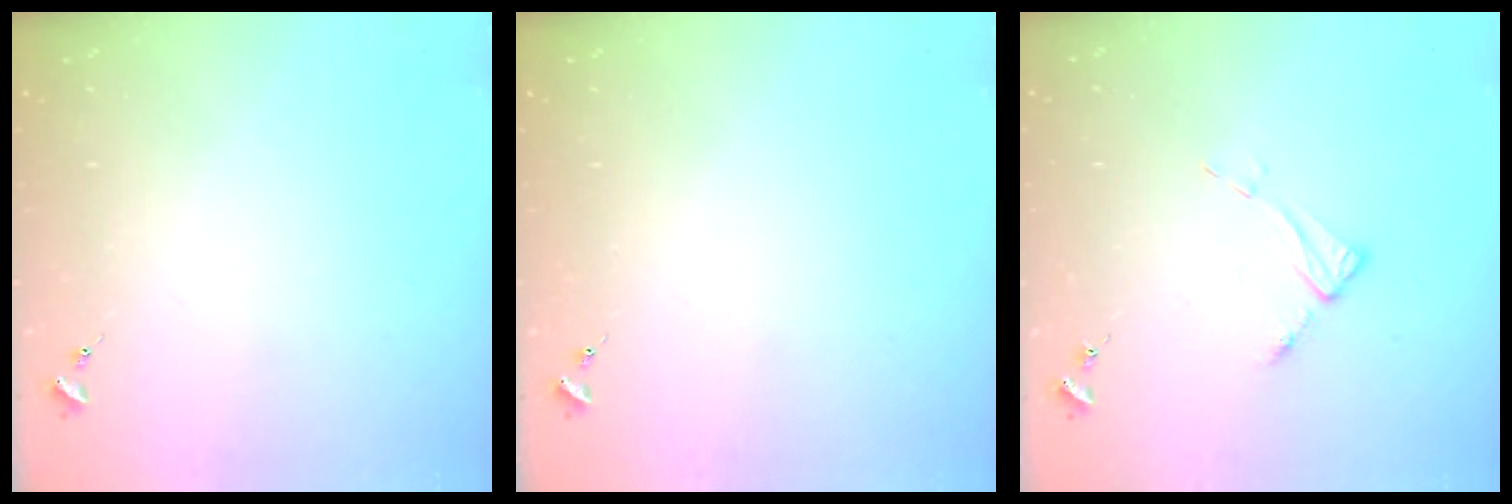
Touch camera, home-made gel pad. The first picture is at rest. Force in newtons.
{"total": 0.0}
{"total": 5.3, "press": 5.2, "slide": 0.1}